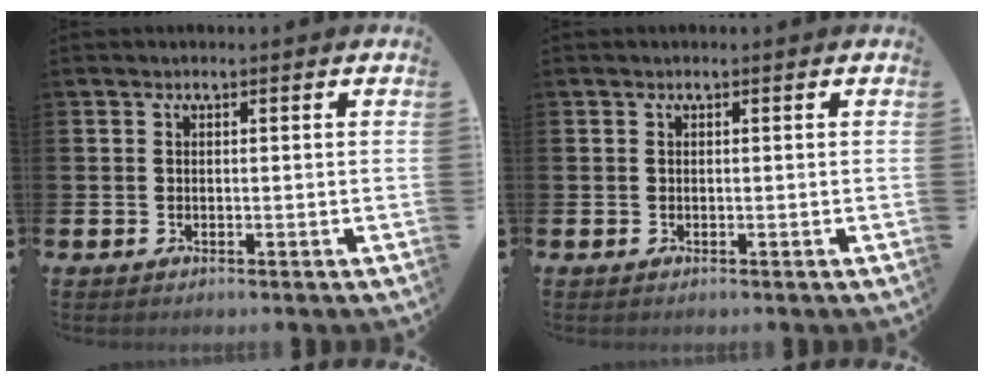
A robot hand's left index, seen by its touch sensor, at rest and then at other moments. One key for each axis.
{"total": 0.0}